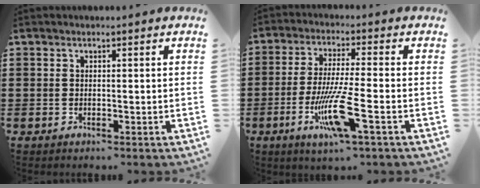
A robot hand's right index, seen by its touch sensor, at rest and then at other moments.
{"total": 9.7, "force": [-3.6, 1.1, 8.9], "torque": [-0.185, -0.018, -0.070]}